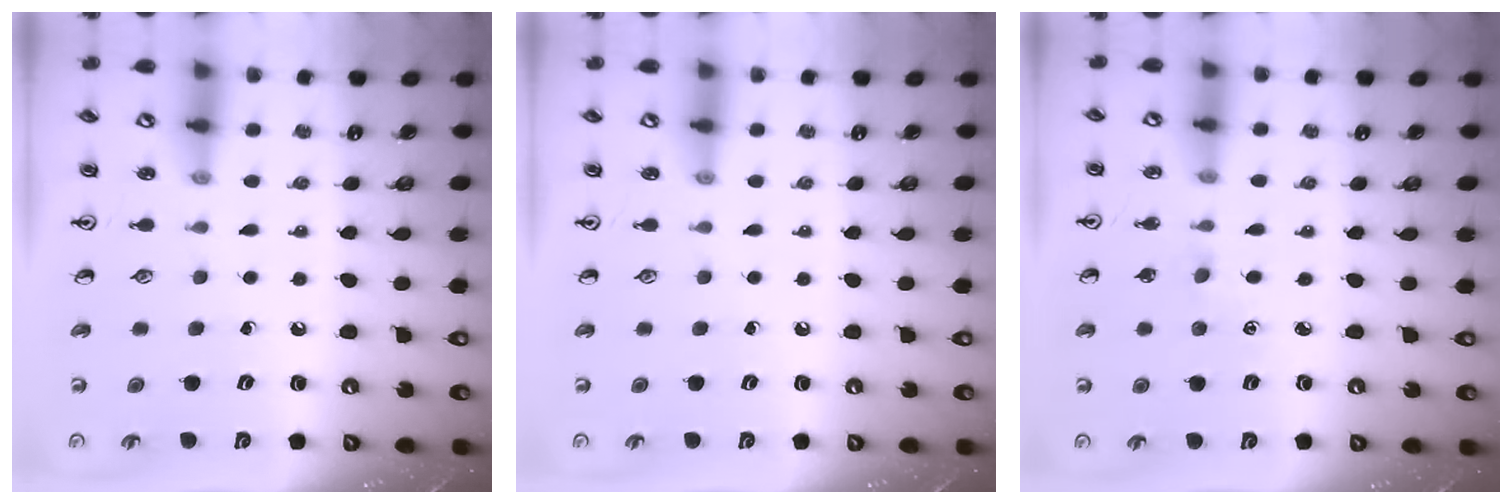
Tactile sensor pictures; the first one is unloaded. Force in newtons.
{"total": 0.0}
{"total": 1.1, "press": 1.1, "slide": 0.2}